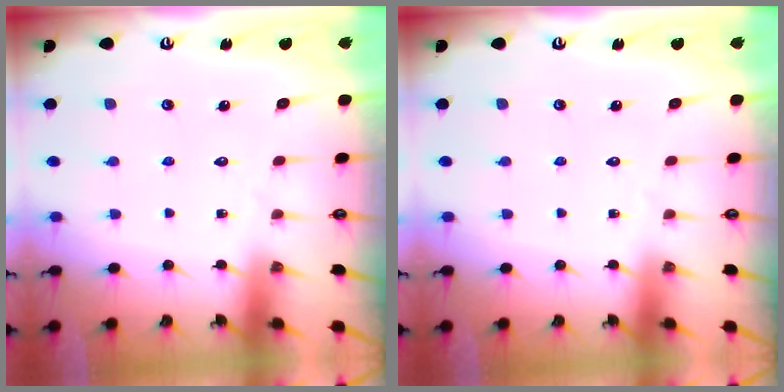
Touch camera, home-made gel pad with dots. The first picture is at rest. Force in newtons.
{"total": 0.0}